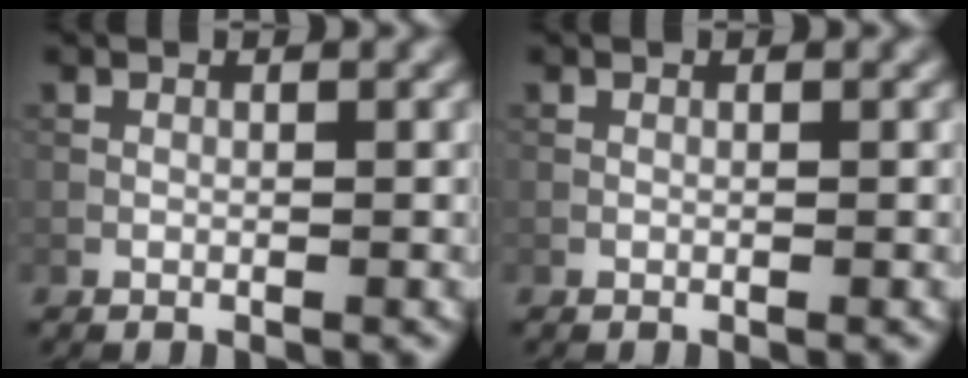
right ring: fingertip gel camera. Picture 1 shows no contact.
{"total": 0.0}